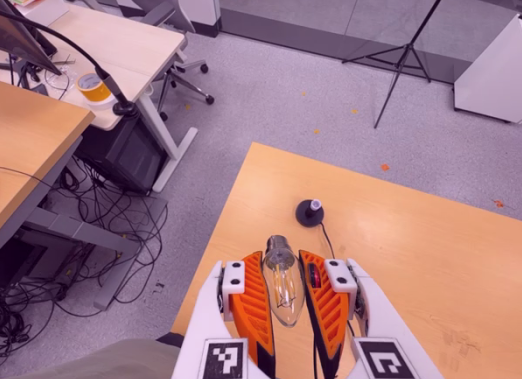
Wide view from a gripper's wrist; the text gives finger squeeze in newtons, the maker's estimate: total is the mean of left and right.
{"total": 20.2, "left": 21.9, "right": 18.5}